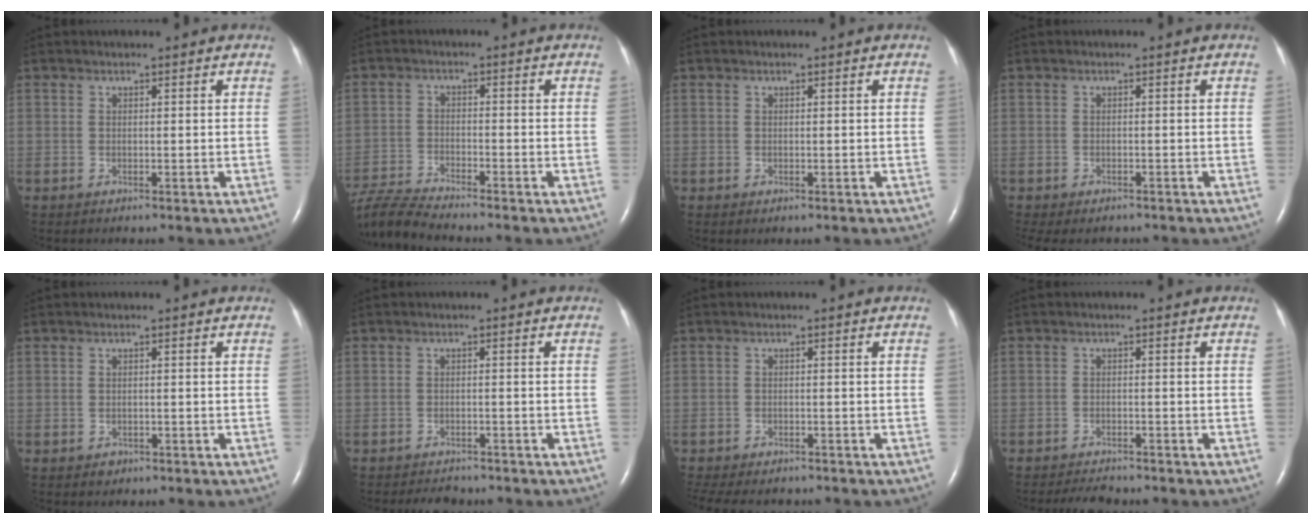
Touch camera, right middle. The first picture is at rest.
{"total": 8.1, "force": [-7.8, -0.6, 2.3], "torque": [-0.047, -0.013, -0.146]}
{"total": 0.0}
{"total": 5.6, "force": [-4.7, 2.3, 1.9], "torque": [-0.023, -0.003, -0.060]}
{"total": 0.9, "force": [-0.5, 0.7, 0.1], "torque": [-0.003, 0.001, -0.005]}
{"total": 4.3, "force": [-4.0, 1.5, 0.7], "torque": [-0.015, -0.004, -0.056]}
{"total": 10.4, "force": [-8.7, 3.8, 4.2], "torque": [-0.090, -0.010, -0.115]}
{"total": 4.0, "force": [-3.7, 0.7, 1.2], "torque": [-0.022, -0.011, -0.059]}